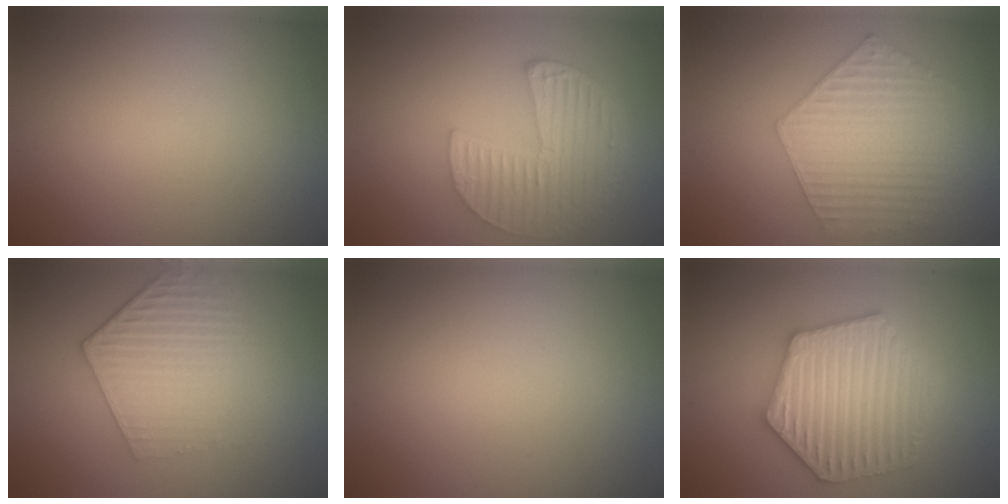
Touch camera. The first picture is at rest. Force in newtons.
{"total": 5.4, "press": 4.0, "slide": 3.6}
{"total": 6.0, "press": 4.5, "slide": 4.0}
{"total": 3.9, "press": 3.1, "slide": 2.4}
{"total": 0.0}
{"total": 6.2, "press": 6.2, "slide": 1.0}